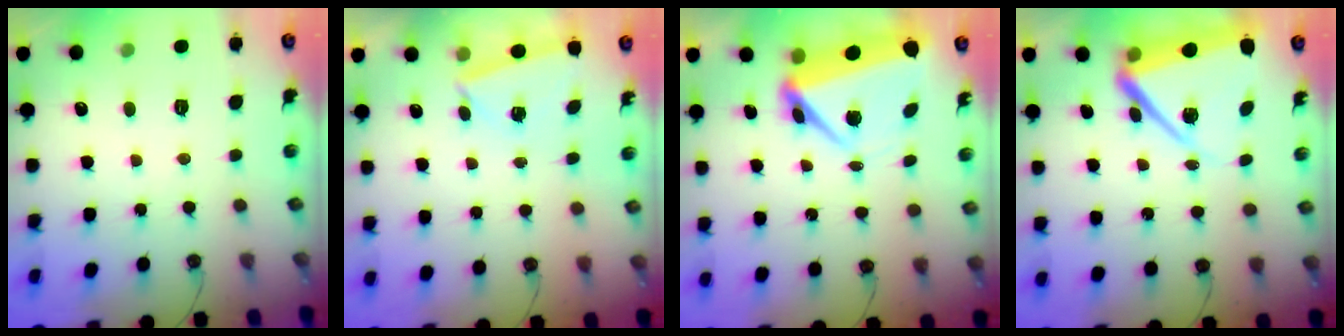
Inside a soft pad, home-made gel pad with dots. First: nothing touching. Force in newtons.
{"total": 2.2, "press": 1.2, "slide": 1.8}
{"total": 7.8, "press": 7.7, "slide": 0.7}
{"total": 10.1, "press": 10.1, "slide": 0.9}